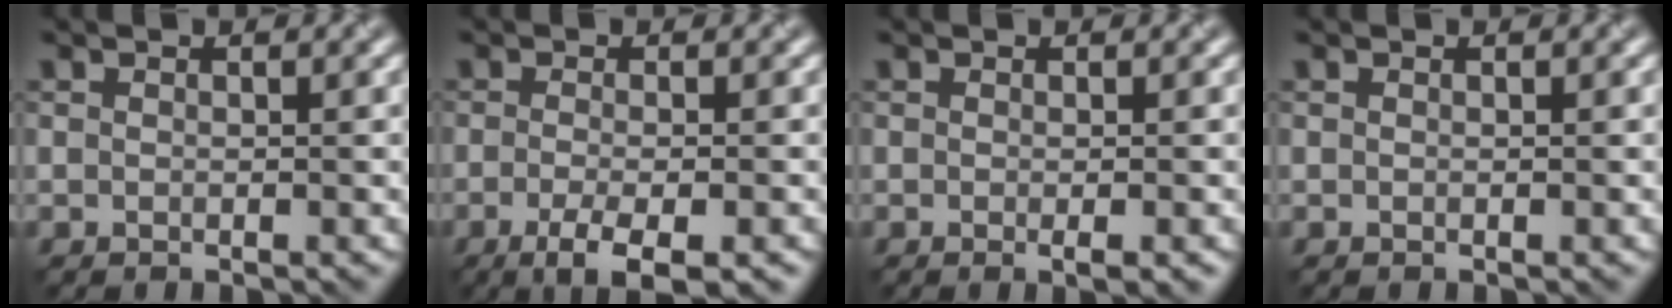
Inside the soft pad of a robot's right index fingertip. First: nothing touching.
{"total": 4.1, "force": [-2.0, 1.0, 3.4], "torque": [-0.059, -0.008, -0.038]}
{"total": 1.1, "force": [-0.3, 0.1, 1.0], "torque": [-0.015, -0.005, -0.005]}
{"total": 0.0}